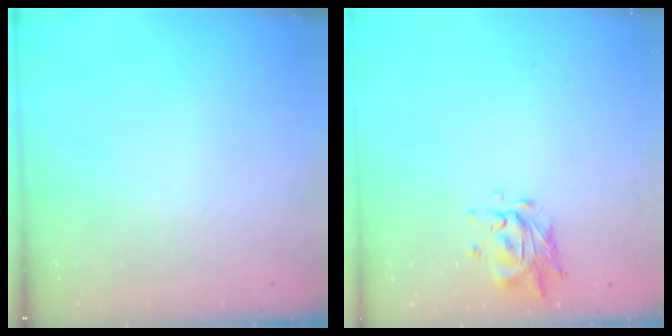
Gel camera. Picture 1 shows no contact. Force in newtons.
{"total": 1.5, "press": 1.5, "slide": 0.1}